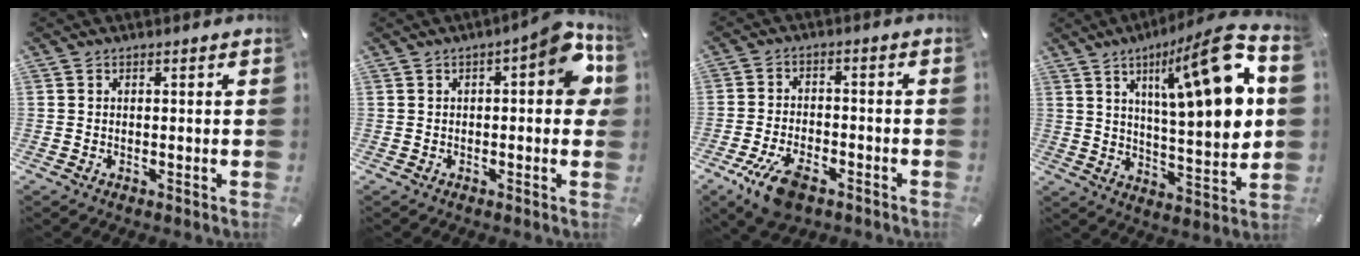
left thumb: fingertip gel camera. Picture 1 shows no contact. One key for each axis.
{"total": 10.3, "fx": 2.1, "fy": 3.8, "fz": 9.4, "tx": -0.110, "ty": -0.014, "tz": 0.034}
{"total": 9.1, "fx": -5.1, "fy": 4.3, "fz": 6.1, "tx": -0.129, "ty": 0.016, "tz": -0.092}
{"total": 21.8, "fx": 8.5, "fy": 6.0, "fz": 19.2, "tx": -0.283, "ty": -0.058, "tz": 0.120}